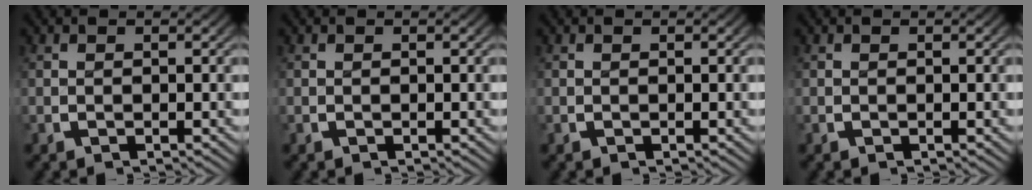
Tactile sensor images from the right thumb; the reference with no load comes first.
{"total": 0.0}
{"total": 0.0}
{"total": 0.0}